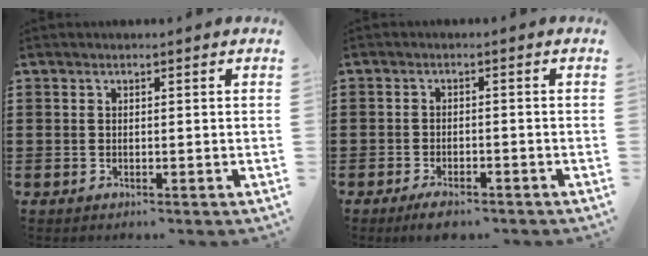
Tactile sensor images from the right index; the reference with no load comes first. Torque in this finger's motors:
{"motor_torque": [-0.02, 0.10, 0.19, 0.02]}